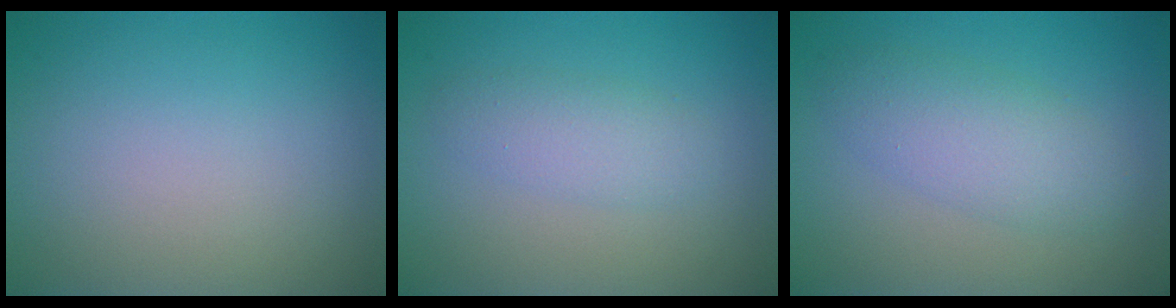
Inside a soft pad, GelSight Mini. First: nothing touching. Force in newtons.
{"total": 2.3, "press": 2.3, "slide": 0.1}
{"total": 3.7, "press": 3.7, "slide": 0.0}